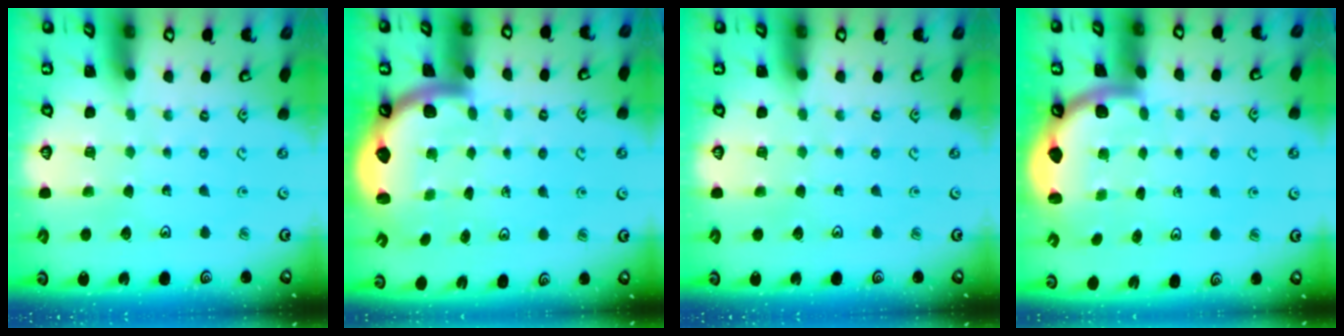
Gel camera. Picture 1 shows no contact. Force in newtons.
{"total": 2.4, "press": 2.3, "slide": 0.4}
{"total": 0.0}
{"total": 1.6, "press": 1.6, "slide": 0.1}